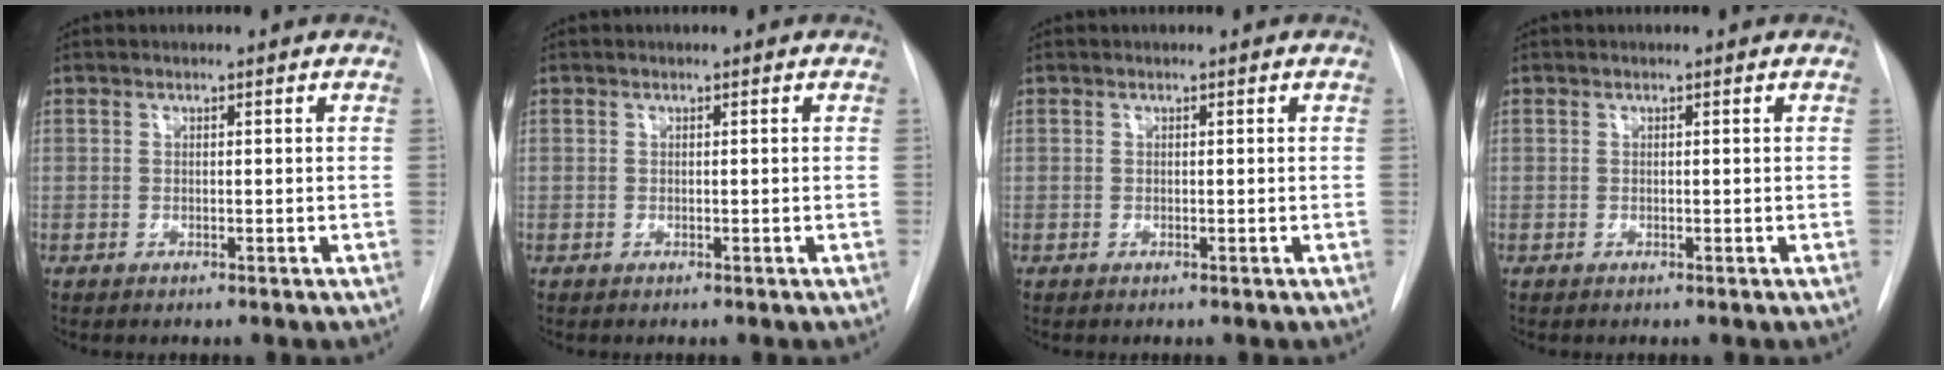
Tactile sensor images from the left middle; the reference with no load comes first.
{"total": 0.0}
{"total": 0.0}
{"total": 0.0}